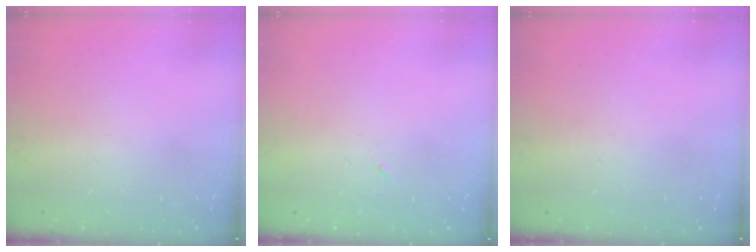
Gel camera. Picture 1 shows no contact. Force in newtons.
{"total": 2.2, "press": 1.9, "slide": 1.2}
{"total": 0.0}